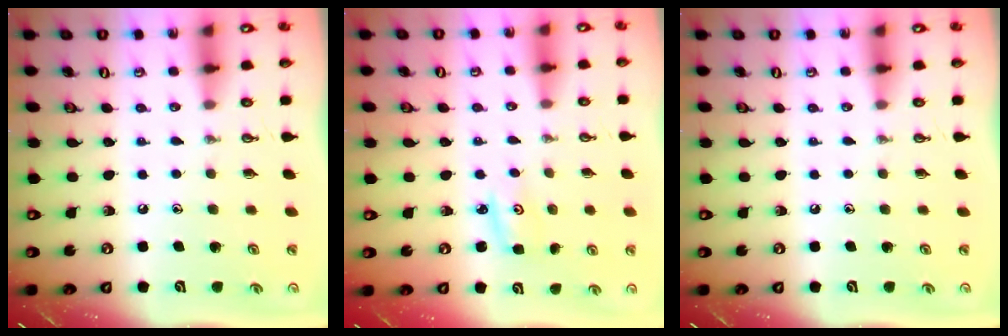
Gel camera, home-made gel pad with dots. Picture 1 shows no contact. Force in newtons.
{"total": 2.9, "press": 2.9, "slide": 0.2}
{"total": 0.0}